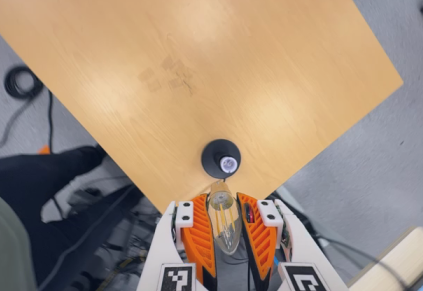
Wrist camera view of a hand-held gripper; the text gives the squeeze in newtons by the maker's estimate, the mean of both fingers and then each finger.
{"total": 21.1, "left": 23.1, "right": 19.1}